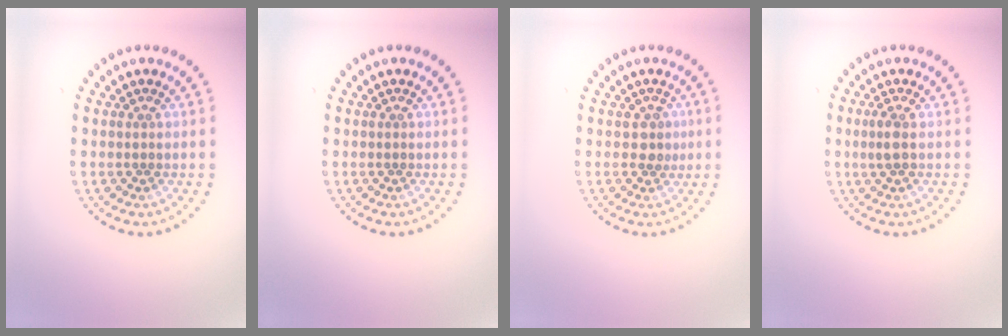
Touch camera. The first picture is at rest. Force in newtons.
{"total": 0.0}
{"total": 1.6, "press": 1.3, "slide": 1.0}
{"total": 1.2, "press": 1.1, "slide": 0.4}